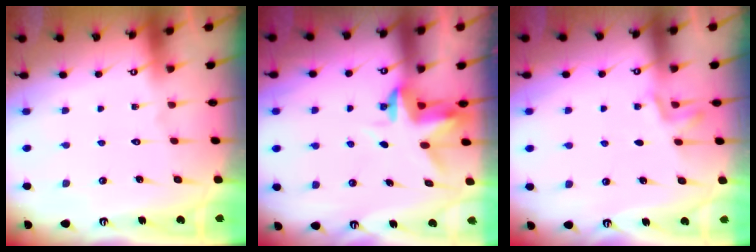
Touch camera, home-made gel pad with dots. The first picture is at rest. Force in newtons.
{"total": 3.4, "press": 3.4, "slide": 0.4}
{"total": 1.9, "press": 1.2, "slide": 1.4}